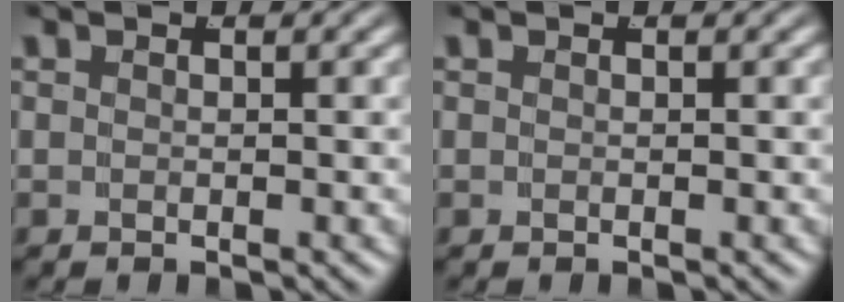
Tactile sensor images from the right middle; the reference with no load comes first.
{"total": 0.0}